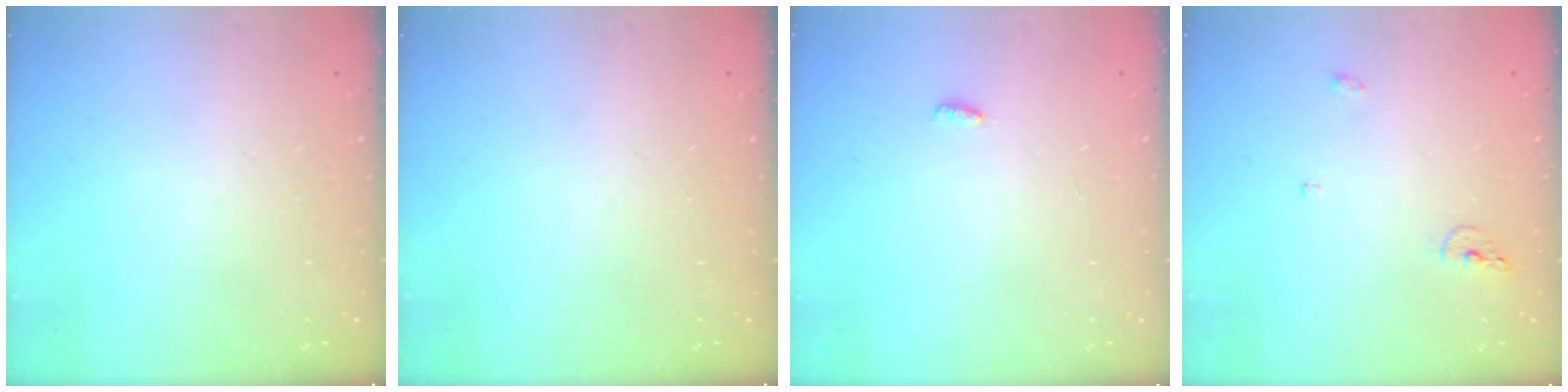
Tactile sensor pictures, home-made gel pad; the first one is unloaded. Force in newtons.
{"total": 0.0}
{"total": 3.1, "press": 2.7, "slide": 1.5}
{"total": 5.6, "press": 5.5, "slide": 0.9}